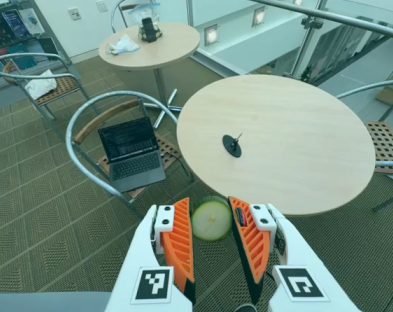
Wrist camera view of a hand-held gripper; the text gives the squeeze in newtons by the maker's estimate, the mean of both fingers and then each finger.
{"total": 9.8, "left": 10.2, "right": 9.4}